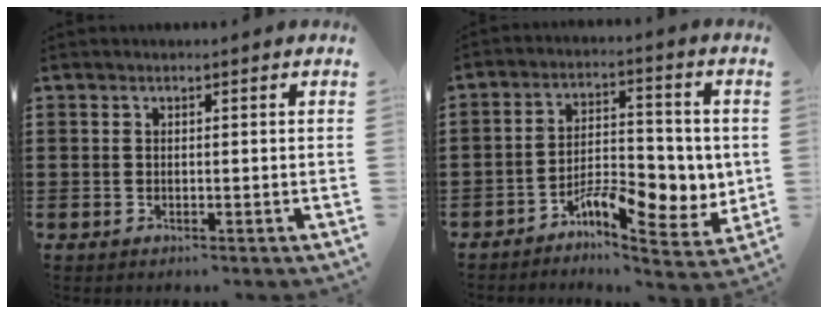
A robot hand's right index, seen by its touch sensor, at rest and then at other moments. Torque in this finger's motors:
{"motor_torque": [0.47, -0.30, 0.36, 0.04]}